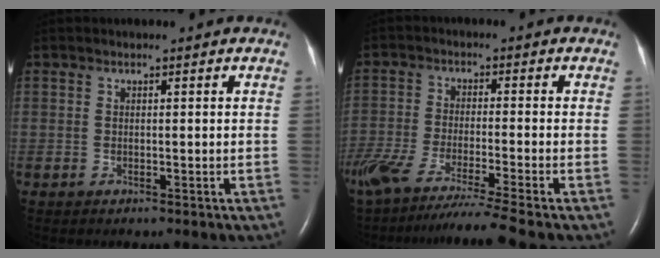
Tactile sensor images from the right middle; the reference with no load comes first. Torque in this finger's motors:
{"motor_torque": [1.12, -1.02, 0.20, 0.16]}